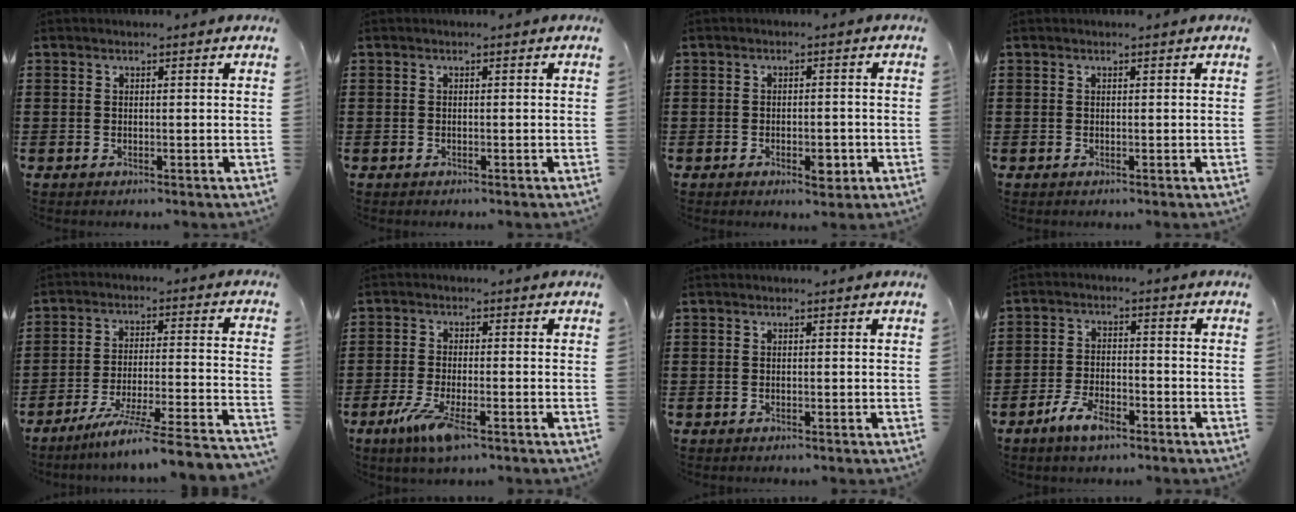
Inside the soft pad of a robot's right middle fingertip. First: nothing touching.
{"total": 0.0}
{"total": 3.0, "force": [-1.6, 1.3, 2.2], "torque": [-0.028, -0.002, -0.029]}
{"total": 0.0}
{"total": 8.3, "force": [-7.1, -0.9, 4.3], "torque": [-0.074, -0.015, -0.140]}
{"total": 5.7, "force": [-2.8, 1.2, 4.8], "torque": [-0.101, -0.013, -0.052]}
{"total": 0.0}
{"total": 5.4, "force": [-3.7, 1.8, 3.5], "torque": [-0.075, 0.004, -0.072]}